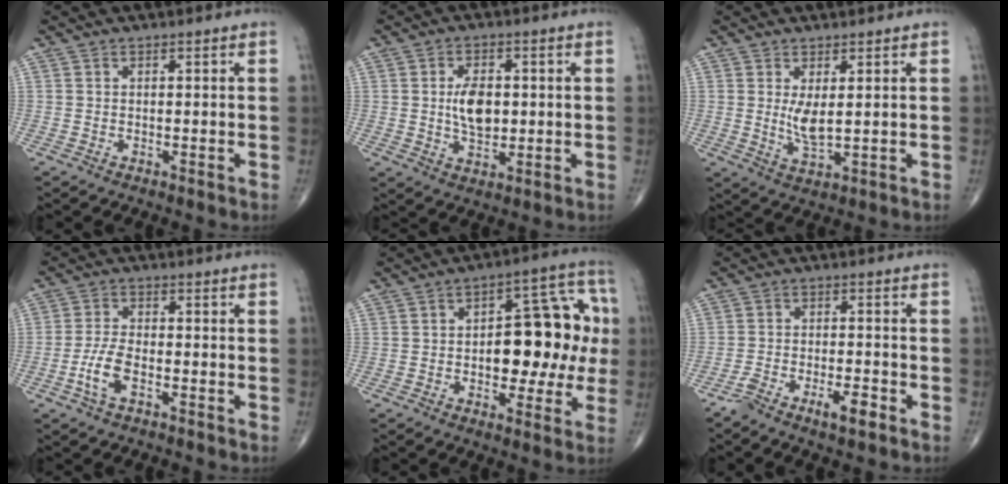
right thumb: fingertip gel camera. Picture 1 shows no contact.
{"total": 7.2, "force": [0.5, 4.3, 5.8], "torque": [-0.085, -0.005, 0.010]}
{"total": 4.4, "force": [0.8, 1.6, 4.1], "torque": [-0.075, -0.018, 0.024]}
{"total": 5.4, "force": [-2.3, 2.3, 4.3], "torque": [-0.094, 0.017, -0.046]}
{"total": 17.6, "force": [0.0, 9.2, 15.0], "torque": [-0.156, 0.038, 0.003]}
{"total": 5.5, "force": [-3.7, 1.4, 3.9], "torque": [-0.078, 0.025, -0.062]}